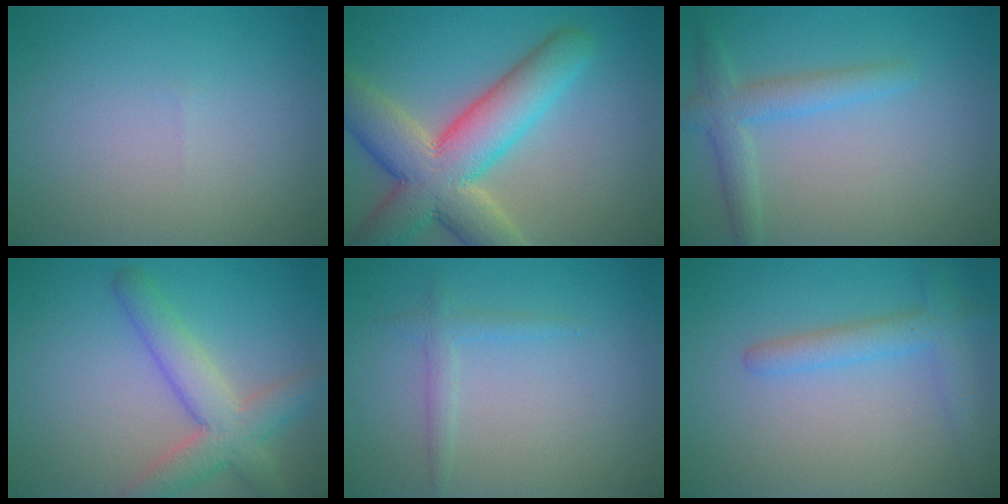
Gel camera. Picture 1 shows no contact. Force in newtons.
{"total": 10.3, "press": 10.2, "slide": 1.0}
{"total": 2.9, "press": 2.9, "slide": 0.2}
{"total": 5.1, "press": 5.1, "slide": 0.2}
{"total": 1.3, "press": 1.3, "slide": 0.0}
{"total": 2.9, "press": 2.9, "slide": 0.1}